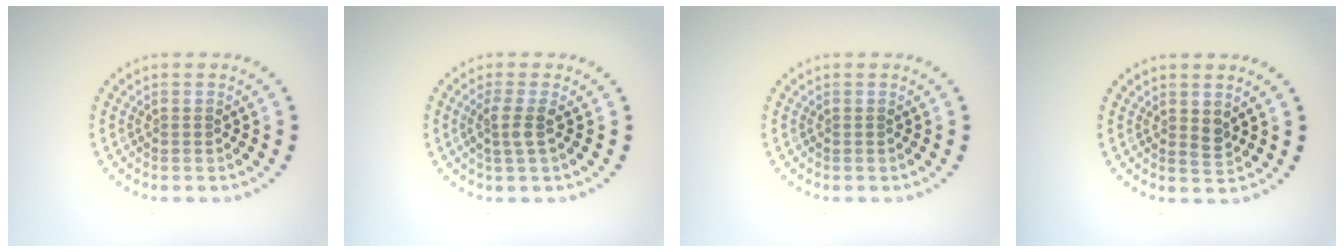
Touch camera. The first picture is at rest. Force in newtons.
{"total": 1.7, "press": 1.4, "slide": 1.0}
{"total": 0.0}
{"total": 1.1, "press": 1.0, "slide": 0.4}